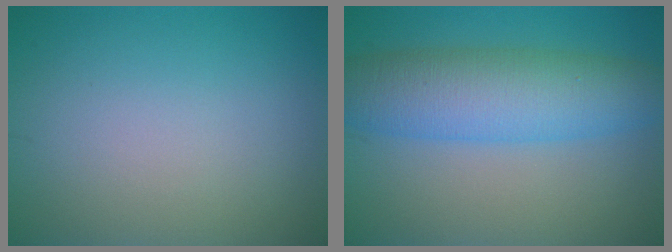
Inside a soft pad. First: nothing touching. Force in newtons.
{"total": 7.4, "press": 7.4, "slide": 0.1}